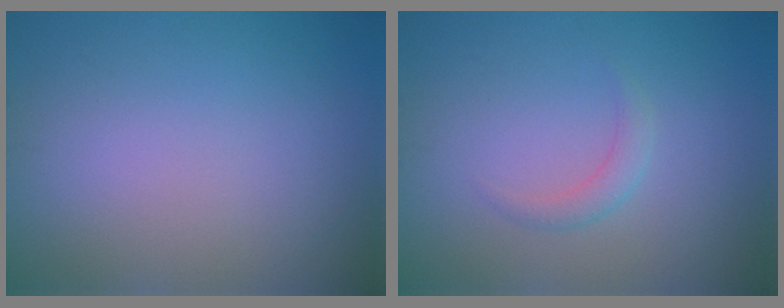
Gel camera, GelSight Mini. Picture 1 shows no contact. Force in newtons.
{"total": 1.4, "press": 1.4, "slide": 0.1}